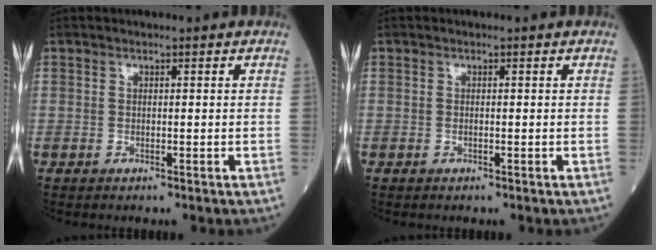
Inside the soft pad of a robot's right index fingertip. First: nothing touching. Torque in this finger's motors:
{"motor_torque": [0.05, 0.00, 0.03, 0.01]}